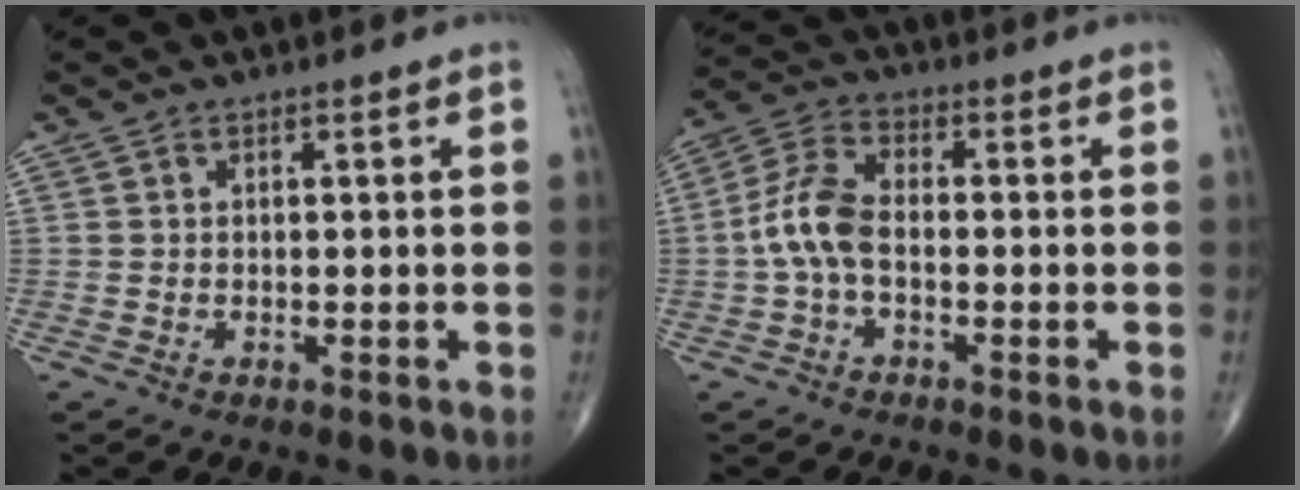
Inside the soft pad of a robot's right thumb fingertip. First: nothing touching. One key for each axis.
{"total": 7.8, "fx": -1.3, "fy": 4.2, "fz": 6.5, "tx": -0.144, "ty": 0.026, "tz": -0.034}